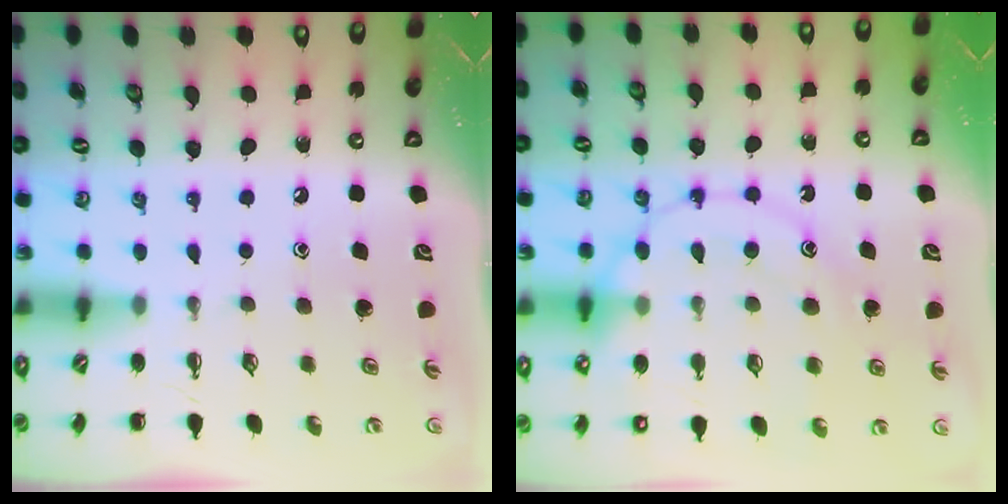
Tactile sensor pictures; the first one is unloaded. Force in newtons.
{"total": 16.7, "press": 16.6, "slide": 1.5}